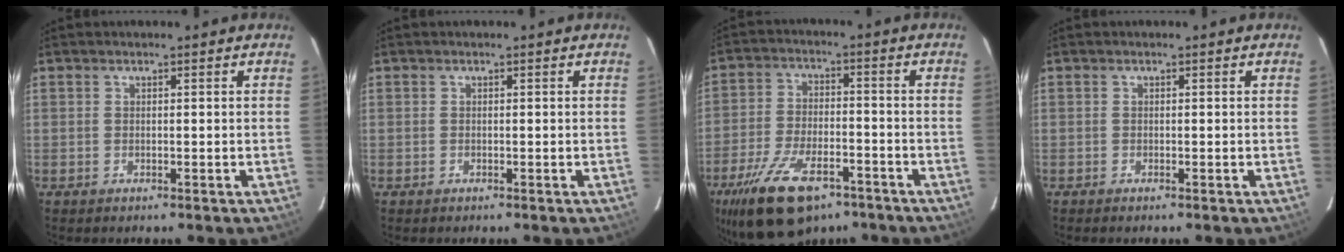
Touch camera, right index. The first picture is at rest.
{"total": 0.0}
{"total": 17.8, "force": [-11.5, 8.2, 10.8], "torque": [-0.233, -0.028, -0.194]}
{"total": 0.0}